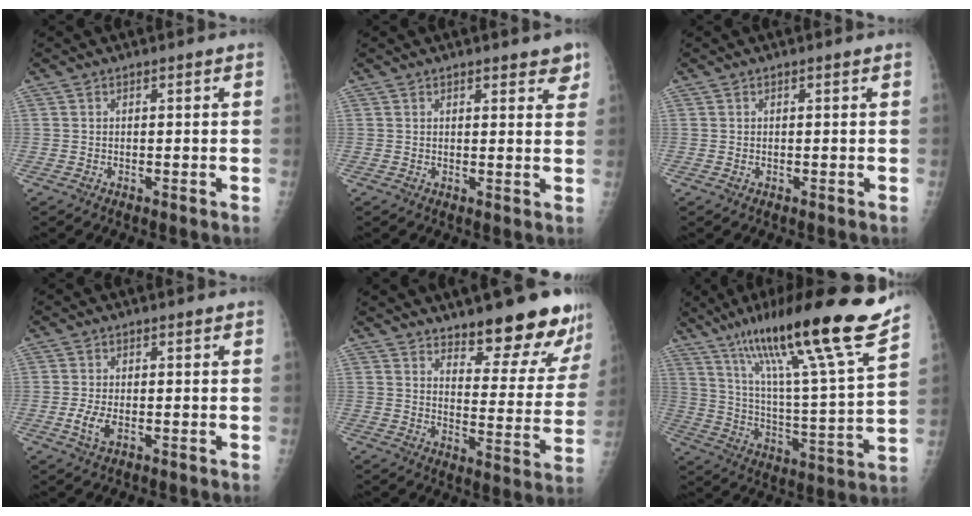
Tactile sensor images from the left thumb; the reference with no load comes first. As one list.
[{"total": 4.4, "force": [3.1, 1.5, 2.7], "torque": [-0.007, -0.012, 0.035]}, {"total": 0.5, "force": [0.2, 0.2, 0.4], "torque": [-0.009, 0.004, 0.004]}, {"total": 3.6, "force": [-0.9, 1.7, 3.1], "torque": [-0.071, -0.004, -0.017]}, {"total": 17.3, "force": [13.6, 4.9, 9.6], "torque": [-0.082, -0.102, 0.184]}, {"total": 25.4, "force": [18.1, 1.5, 17.8], "torque": [-0.272, -0.069, 0.297]}]